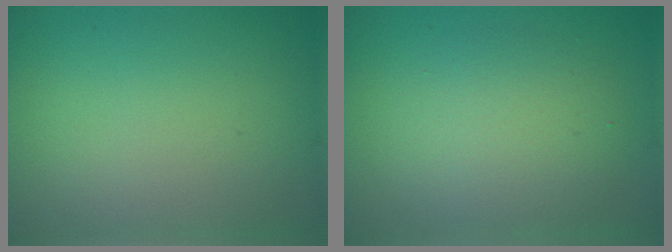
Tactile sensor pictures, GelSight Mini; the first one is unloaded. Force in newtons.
{"total": 4.1, "press": 4.1, "slide": 0.2}